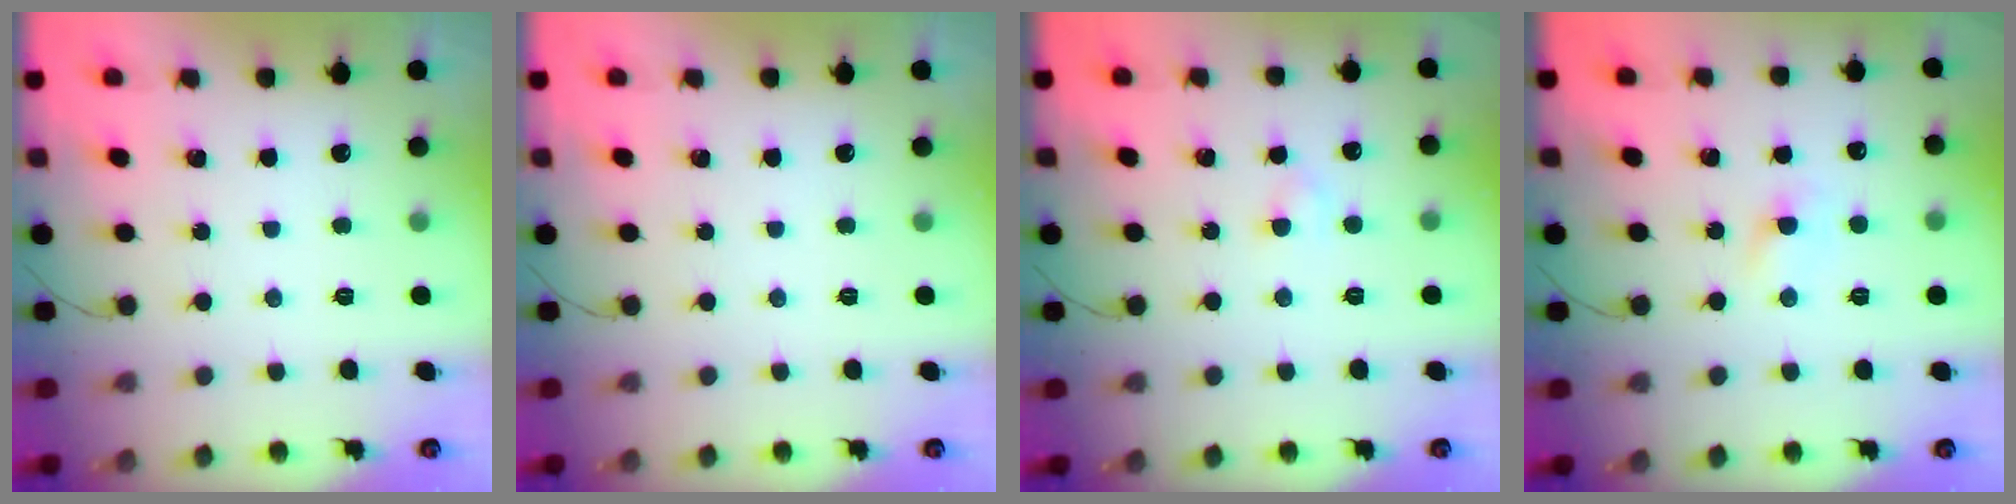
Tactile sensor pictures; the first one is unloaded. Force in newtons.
{"total": 0.0}
{"total": 2.5, "press": 2.3, "slide": 1.0}
{"total": 1.6, "press": 1.4, "slide": 0.8}